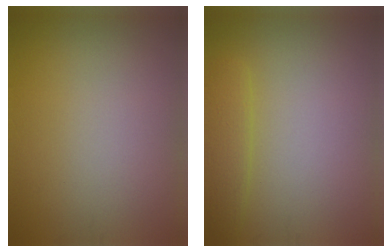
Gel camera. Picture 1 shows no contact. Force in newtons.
{"total": 2.1, "press": 2.1, "slide": 0.1}